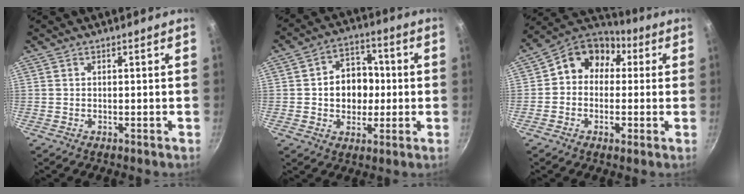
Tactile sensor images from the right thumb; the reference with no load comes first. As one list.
[{"total": 10.6, "force": [0.0, 8.5, 6.4], "torque": [-0.056, 0.013, -0.005]}, {"total": 12.3, "force": [1.9, 10.3, 6.5], "torque": [-0.070, 0.030, 0.010]}]